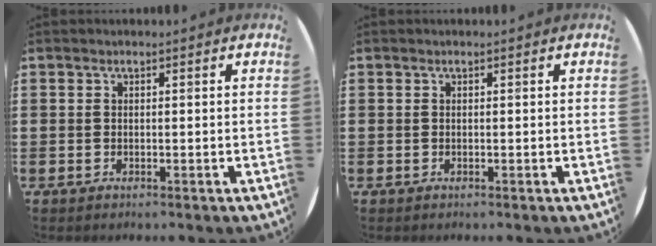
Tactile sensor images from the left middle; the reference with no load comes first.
{"total": 0.0}